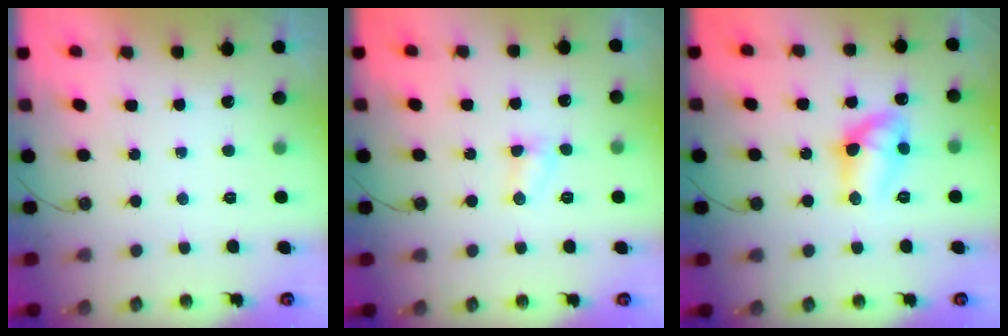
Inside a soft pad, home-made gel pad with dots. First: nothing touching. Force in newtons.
{"total": 3.6, "press": 3.6, "slide": 0.4}
{"total": 11.5, "press": 11.4, "slide": 1.0}